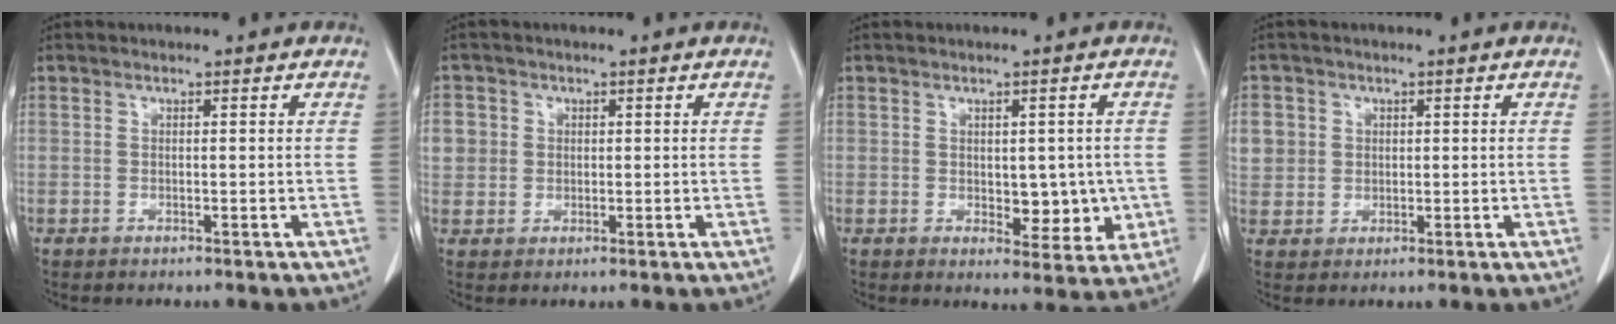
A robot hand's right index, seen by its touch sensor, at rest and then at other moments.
{"total": 4.7, "force": [1.0, 4.5, 0.8], "torque": [-0.009, 0.010, 0.022]}
{"total": 6.1, "force": [-0.3, 3.4, 5.0], "torque": [-0.051, -0.004, 0.008]}
{"total": 6.5, "force": [1.8, 6.1, 1.3], "torque": [-0.031, 0.013, 0.041]}